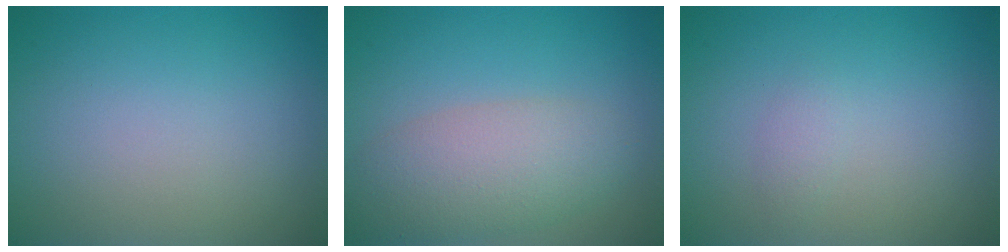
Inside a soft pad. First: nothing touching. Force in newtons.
{"total": 5.2, "press": 5.2, "slide": 0.3}
{"total": 0.9, "press": 0.9, "slide": 0.0}